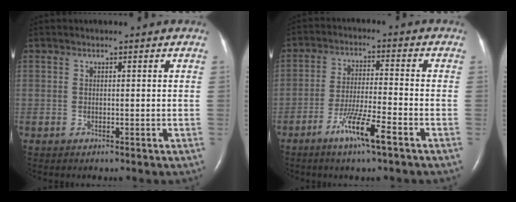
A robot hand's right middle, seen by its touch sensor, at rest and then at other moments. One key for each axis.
{"total": 7.3, "fx": -4.3, "fy": 0.0, "fz": 5.9, "tx": -0.116, "ty": -0.012, "tz": -0.081}